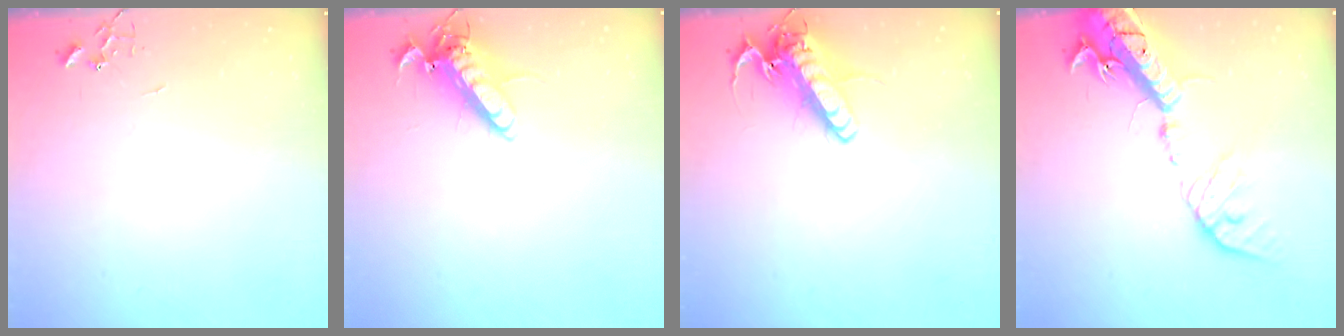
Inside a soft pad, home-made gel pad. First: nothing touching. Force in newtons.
{"total": 13.2, "press": 13.0, "slide": 2.1}
{"total": 16.2, "press": 16.0, "slide": 2.5}
{"total": 21.1, "press": 20.7, "slide": 4.1}